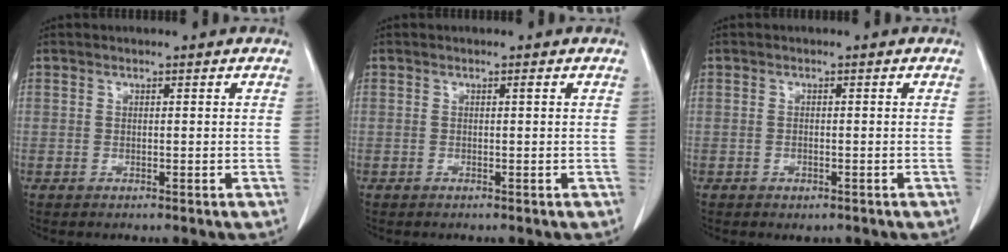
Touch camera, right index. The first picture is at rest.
{"total": 0.0}
{"total": 1.3, "force": [-0.7, 0.8, 0.8], "torque": [-0.014, 0.000, -0.002]}